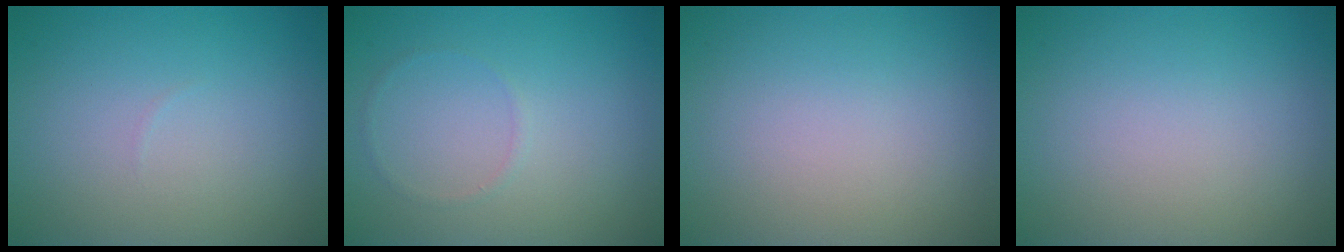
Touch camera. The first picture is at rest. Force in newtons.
{"total": 0.5, "press": 0.5, "slide": 0.1}
{"total": 0.0}
{"total": 0.0}